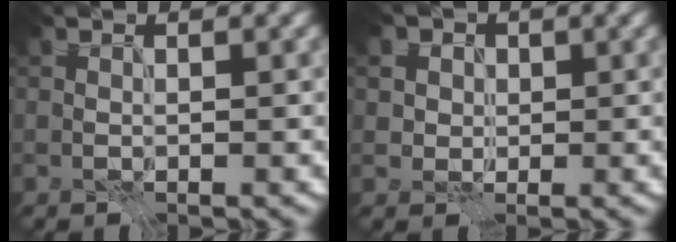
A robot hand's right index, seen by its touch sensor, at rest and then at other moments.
{"total": 3.3, "force": [1.7, 2.6, 1.0], "torque": [-0.031, -0.001, 0.037]}